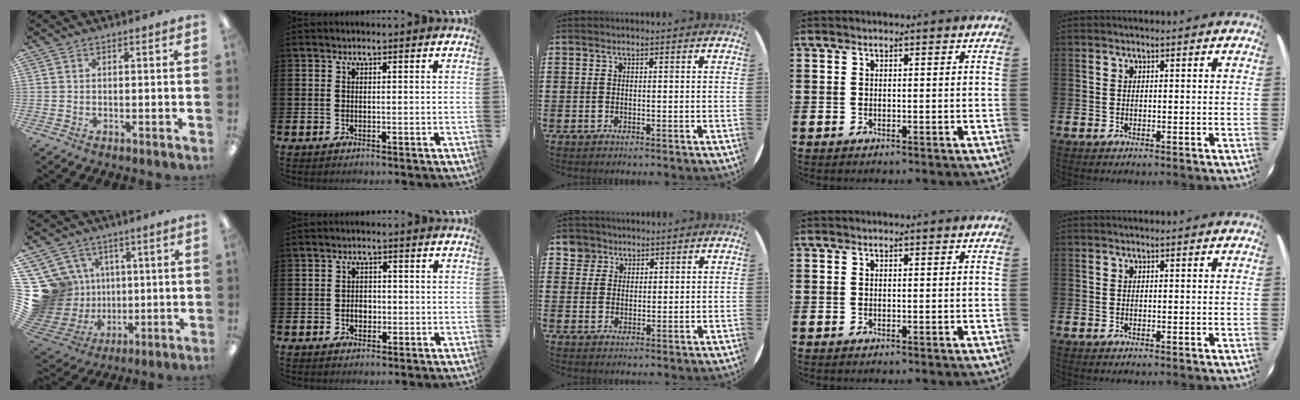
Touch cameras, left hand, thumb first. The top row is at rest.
{"thumb": {"total": 18.4, "force": [3.1, 17.0, 6.3], "torque": [-0.173, -0.029, 0.098]}, "index": {"total": 2.2, "force": [-0.5, 1.7, 1.3], "torque": [-0.009, 0.000, -0.015]}, "middle": {"total": 3.5, "force": [2.6, 2.3, 0.1], "torque": [-0.005, 0.002, 0.049]}}